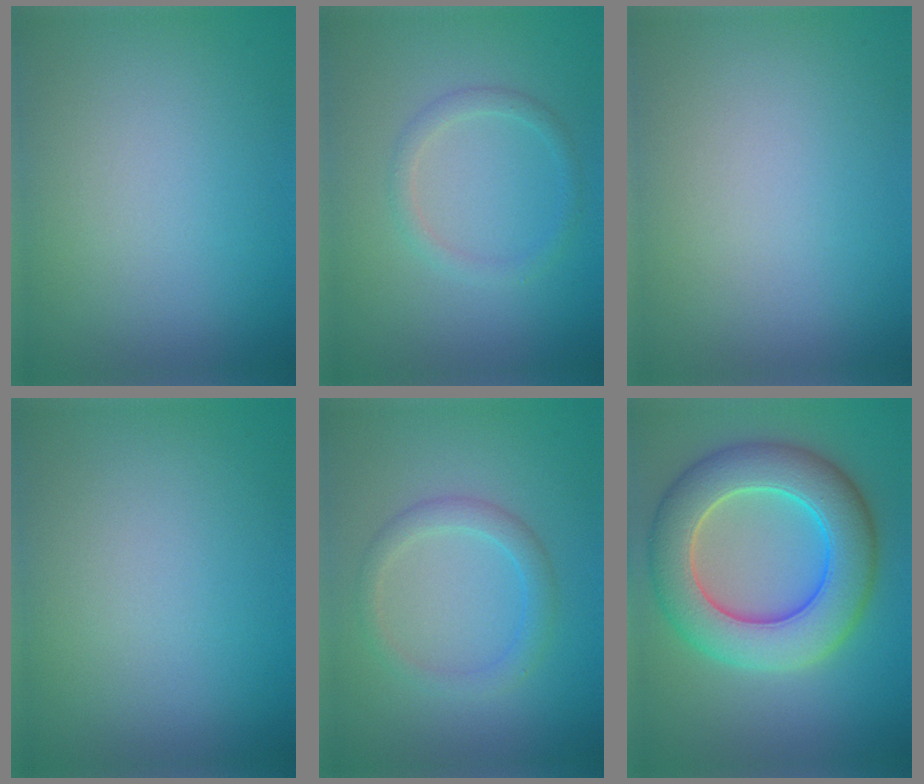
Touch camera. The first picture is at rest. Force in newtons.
{"total": 1.5, "press": 1.5, "slide": 0.1}
{"total": 0.0}
{"total": 0.0}
{"total": 2.2, "press": 2.2, "slide": 0.1}
{"total": 9.1, "press": 9.1, "slide": 0.5}